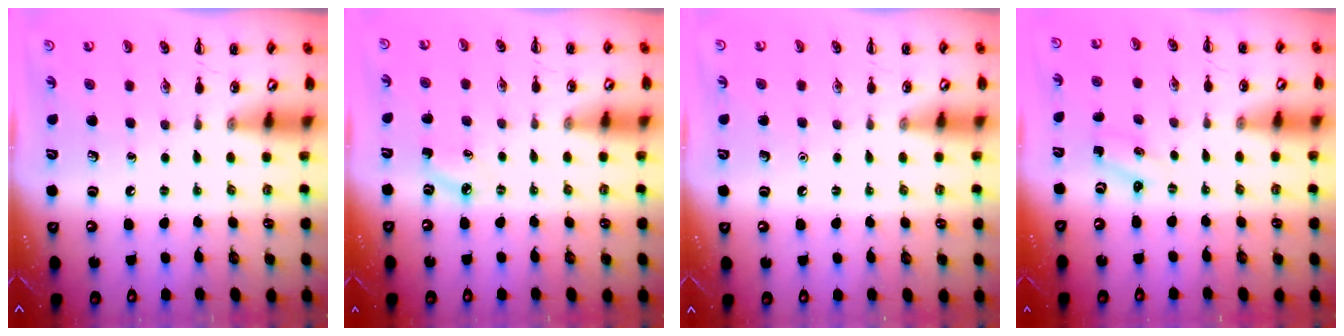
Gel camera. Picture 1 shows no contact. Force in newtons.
{"total": 2.8, "press": 2.7, "slide": 0.7}
{"total": 1.6, "press": 1.6, "slide": 0.1}
{"total": 0.8, "press": 0.8, "slide": 0.3}